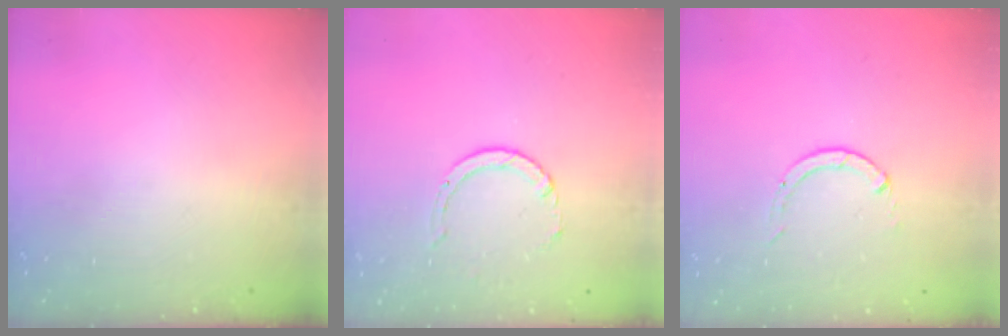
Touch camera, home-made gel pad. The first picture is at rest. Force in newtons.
{"total": 2.9, "press": 2.9, "slide": 0.4}
{"total": 0.0}